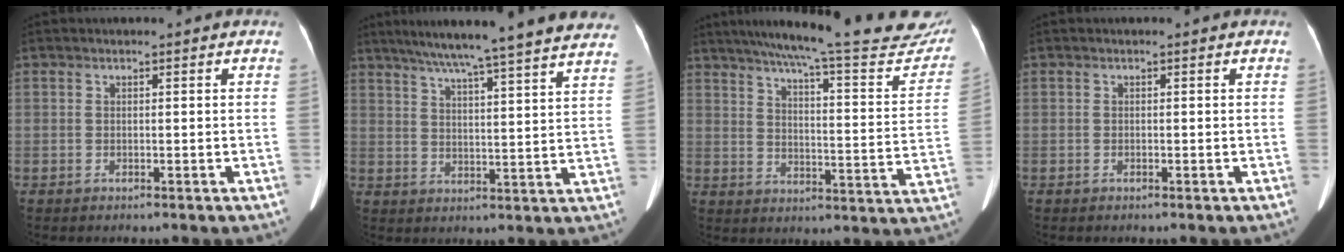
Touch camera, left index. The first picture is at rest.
{"total": 24.4, "force": [21.5, 0.0, 11.7], "torque": [-0.186, -0.007, 0.276]}
{"total": 27.1, "force": [24.1, 3.2, 12.1], "torque": [-0.175, -0.063, 0.294]}
{"total": 0.0}